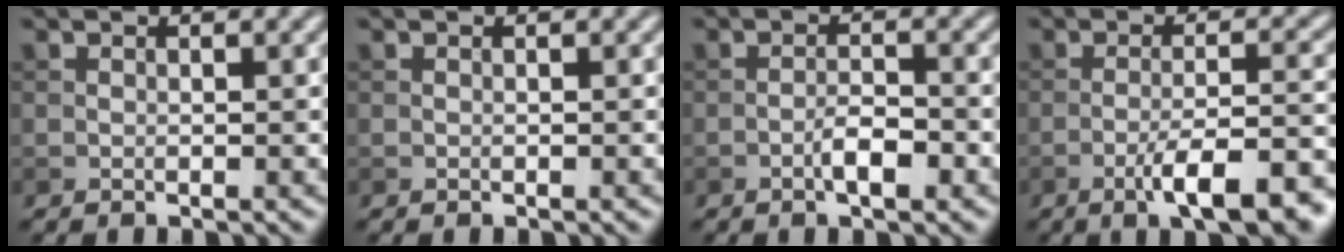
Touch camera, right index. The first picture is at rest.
{"total": 0.0}
{"total": 2.5, "force": [-1.2, 0.7, 2.1], "torque": [-0.036, 0.005, -0.023]}
{"total": 7.7, "force": [-4.2, 1.7, 6.2], "torque": [-0.091, 0.003, -0.064]}